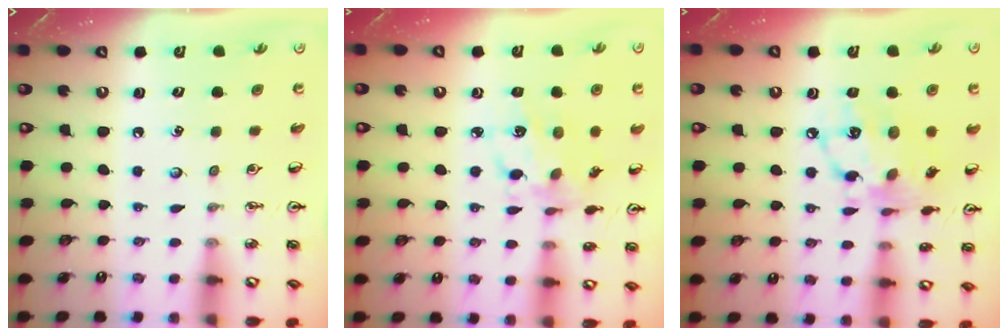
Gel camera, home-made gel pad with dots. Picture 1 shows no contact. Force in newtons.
{"total": 8.5, "press": 8.5, "slide": 0.8}
{"total": 13.4, "press": 13.3, "slide": 1.3}